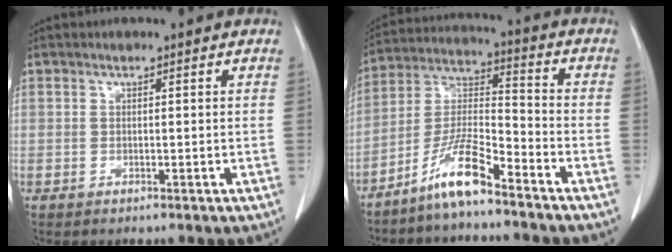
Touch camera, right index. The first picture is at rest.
{"total": 9.2, "force": [-6.8, 0.9, 6.2], "torque": [-0.134, -0.003, -0.136]}